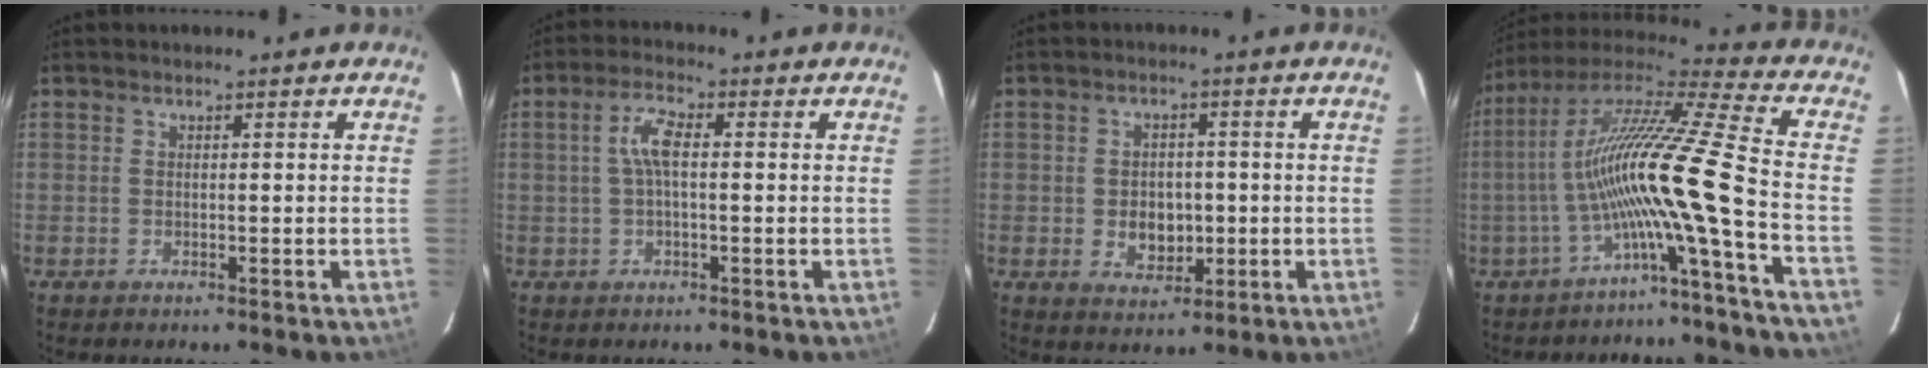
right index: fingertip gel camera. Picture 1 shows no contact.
{"total": 4.5, "force": [0.3, 1.4, 4.2], "torque": [-0.086, 0.011, 0.005]}
{"total": 5.9, "force": [-0.8, 4.5, 3.7], "torque": [-0.070, 0.002, -0.004]}
{"total": 15.1, "force": [-5.4, -2.2, 14.0], "torque": [-0.222, -0.015, -0.105]}